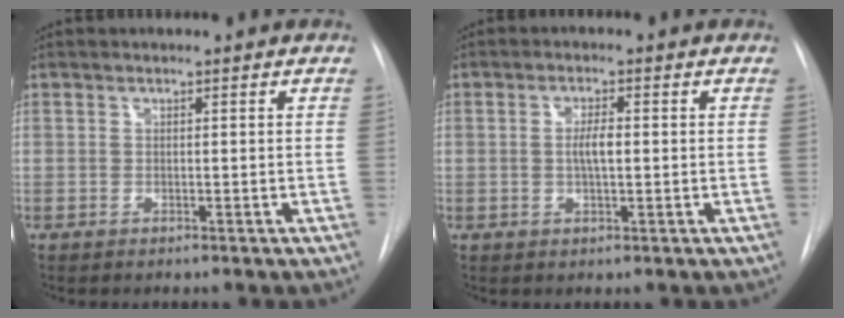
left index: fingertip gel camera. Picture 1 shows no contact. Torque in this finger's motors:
{"motor_torque": [0.32, 0.00, 0.21, 0.02]}